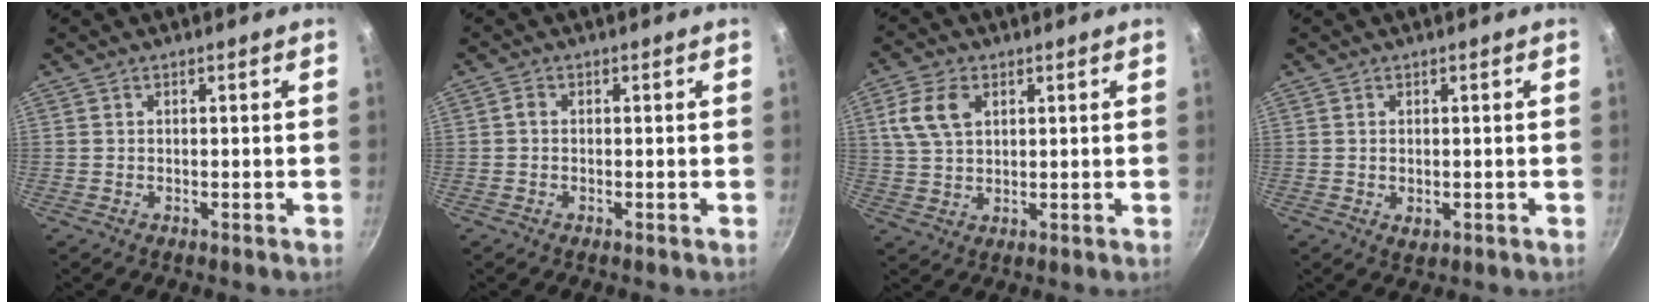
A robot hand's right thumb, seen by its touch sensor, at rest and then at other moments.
{"total": 0.9, "force": [-0.2, 0.6, 0.6], "torque": [-0.012, 0.005, -0.005]}
{"total": 7.6, "force": [2.7, 4.9, 5.1], "torque": [-0.091, 0.001, 0.052]}
{"total": 1.9, "force": [-0.2, 1.3, 1.4], "torque": [-0.021, -0.006, -0.001]}